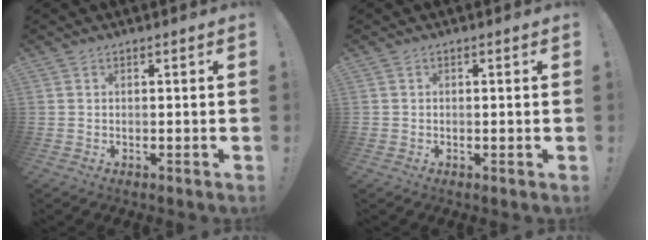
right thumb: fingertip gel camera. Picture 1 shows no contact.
{"total": 0.8, "force": [-0.3, 0.7, 0.3], "torque": [-0.007, 0.004, -0.004]}